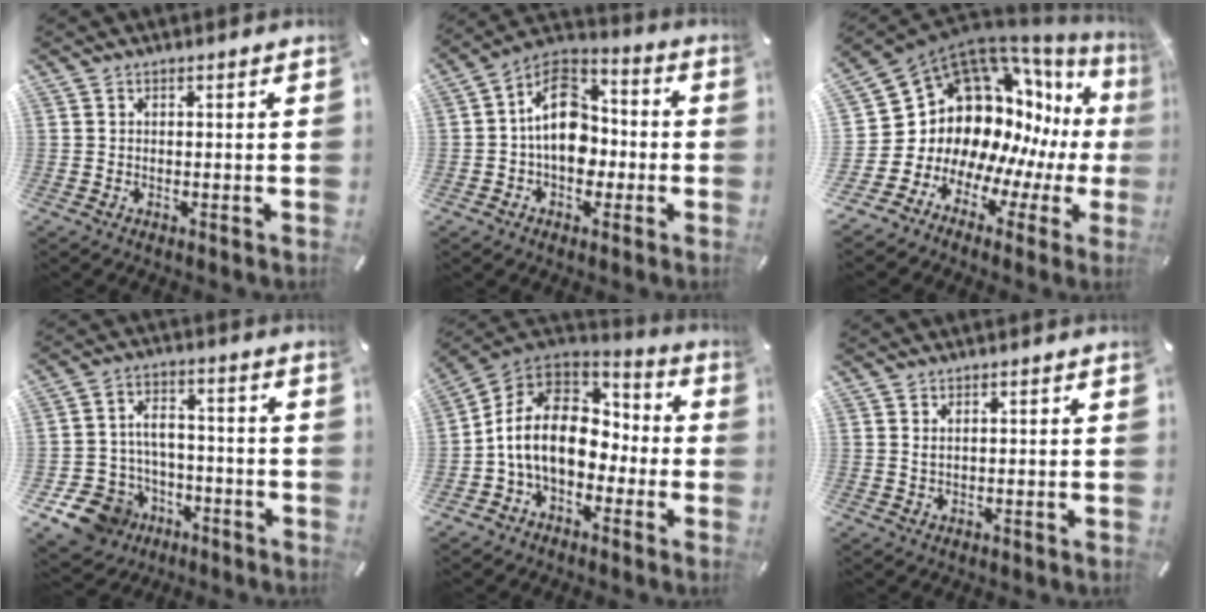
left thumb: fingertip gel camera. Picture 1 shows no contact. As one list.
[{"total": 14.2, "force": [-1.1, 10.3, 9.7], "torque": [-0.173, 0.019, -0.018]}, {"total": 17.5, "force": [6.0, 13.5, 9.3], "torque": [-0.167, -0.102, 0.143]}, {"total": 11.0, "force": [-5.9, 8.6, 3.6], "torque": [-0.085, 0.036, -0.103]}, {"total": 15.9, "force": [-1.9, 11.6, 10.8], "torque": [-0.209, 0.019, -0.035]}, {"total": 1.1, "force": [0.5, 0.3, 1.0], "torque": [-0.020, -0.001, 0.010]}]